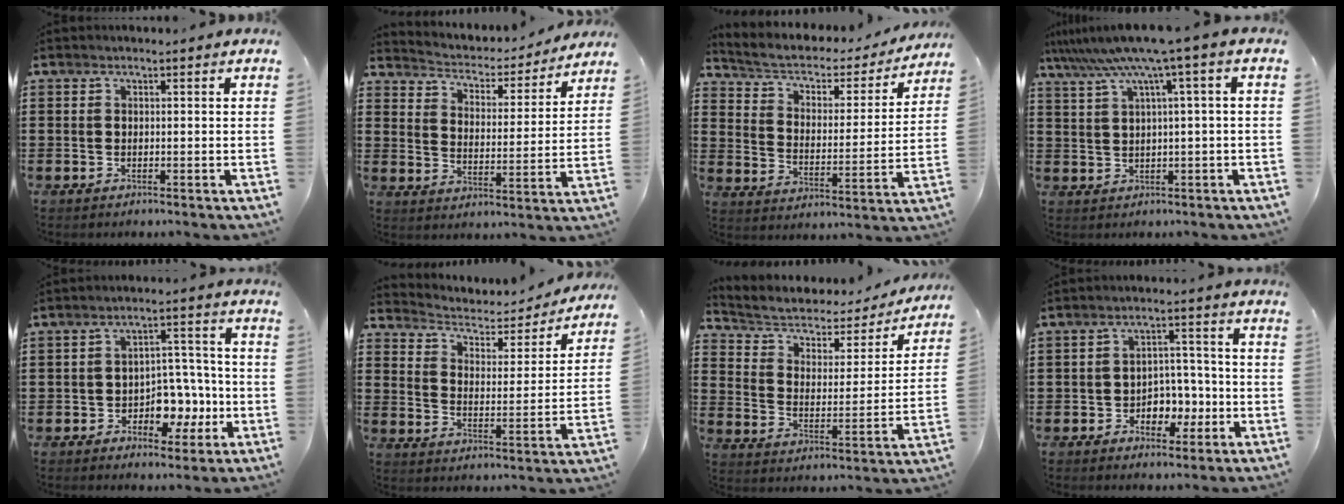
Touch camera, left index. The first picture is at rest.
{"total": 3.0, "force": [2.9, 0.6, 0.0], "torque": [-0.023, -0.030, 0.040]}
{"total": 3.6, "force": [2.4, 2.0, 1.7], "torque": [-0.051, -0.018, 0.031]}
{"total": 6.7, "force": [2.8, -0.8, 6.0], "torque": [-0.129, -0.024, 0.041]}
{"total": 6.6, "force": [-2.4, 4.8, 3.9], "torque": [-0.064, 0.017, -0.043]}
{"total": 2.8, "force": [2.3, 1.4, 0.8], "torque": [-0.033, -0.020, 0.029]}
{"total": 4.0, "force": [2.9, 2.2, 1.5], "torque": [-0.052, -0.022, 0.041]}
{"total": 5.0, "force": [-1.9, 3.9, 2.5], "torque": [-0.045, 0.010, -0.038]}